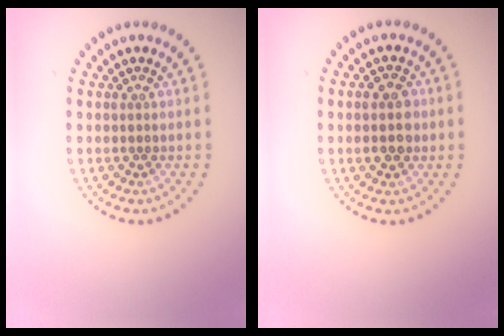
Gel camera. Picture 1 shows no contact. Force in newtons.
{"total": 3.0, "press": 3.0, "slide": 0.0}